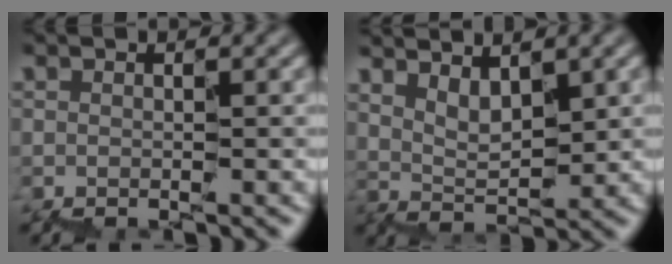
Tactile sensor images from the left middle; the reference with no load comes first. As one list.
[{"total": 2.2, "force": [2.0, 0.7, 0.4], "torque": [-0.018, 0.000, 0.041]}]